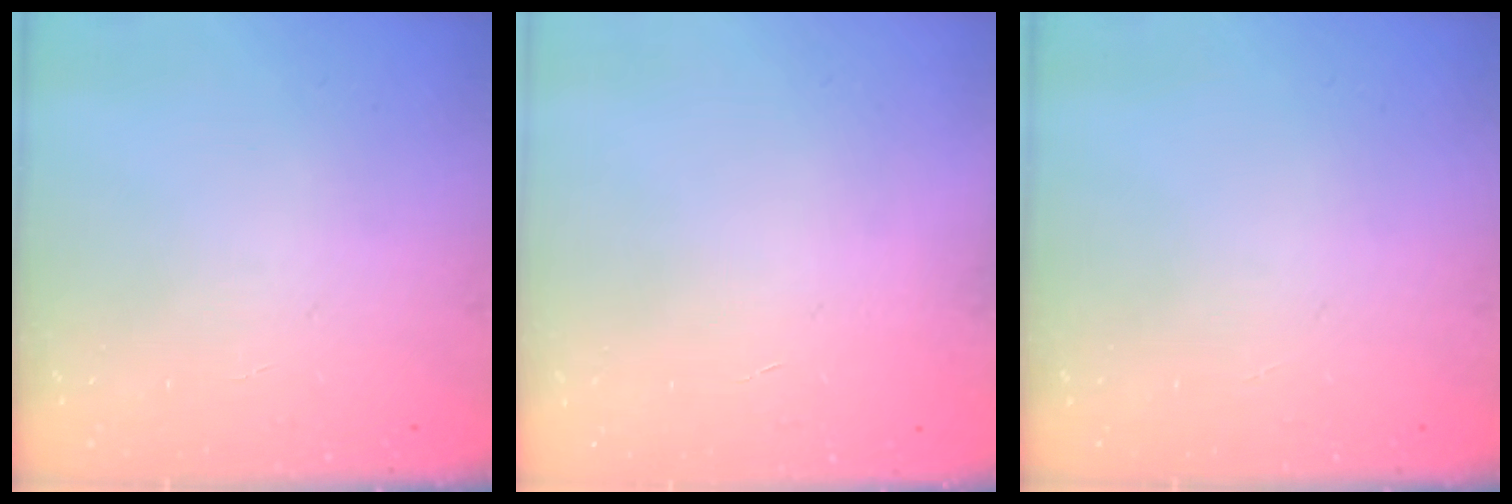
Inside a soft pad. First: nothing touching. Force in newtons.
{"total": 0.5, "press": 0.5, "slide": 0.1}
{"total": 0.0}